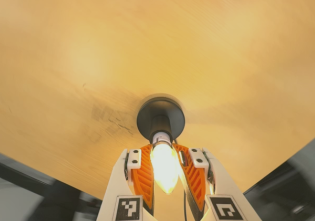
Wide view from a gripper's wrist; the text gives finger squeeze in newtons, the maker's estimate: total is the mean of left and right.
{"total": 24.9, "left": 28.4, "right": 21.4}